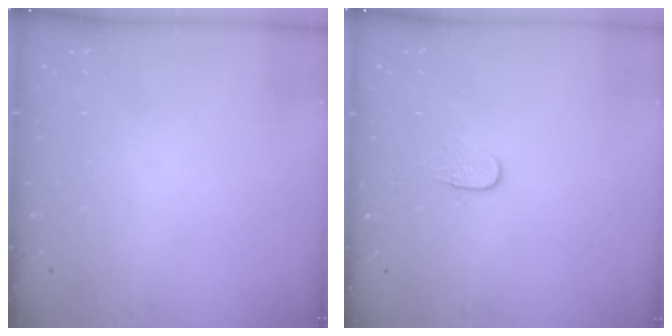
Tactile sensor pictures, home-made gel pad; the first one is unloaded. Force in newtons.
{"total": 3.8, "press": 3.8, "slide": 0.4}